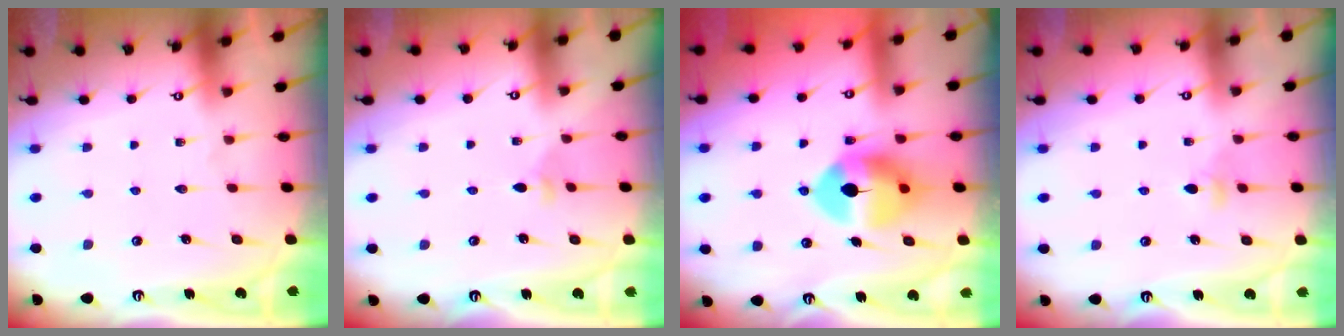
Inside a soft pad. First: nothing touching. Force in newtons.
{"total": 2.5, "press": 2.4, "slide": 0.6}
{"total": 13.3, "press": 13.2, "slide": 1.5}
{"total": 3.1, "press": 2.9, "slide": 0.8}